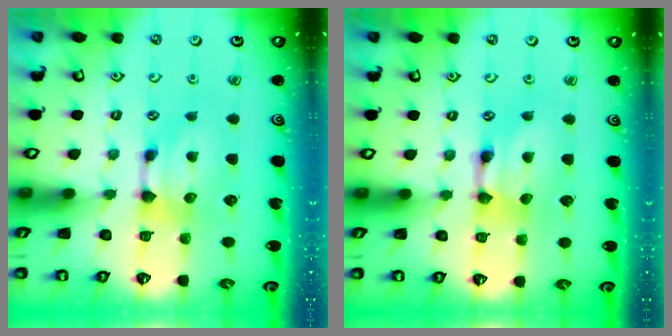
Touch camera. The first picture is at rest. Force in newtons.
{"total": 2.1, "press": 2.1, "slide": 0.1}